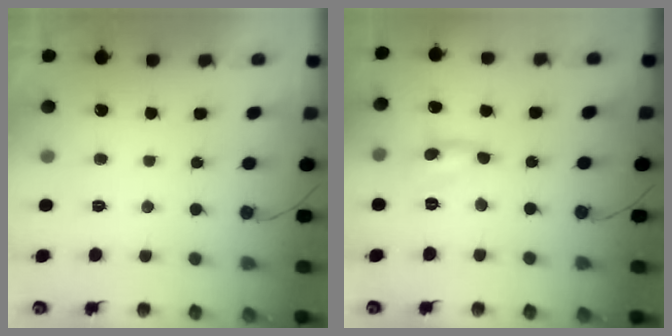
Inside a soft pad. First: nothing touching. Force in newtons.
{"total": 1.8, "press": 1.8, "slide": 0.2}